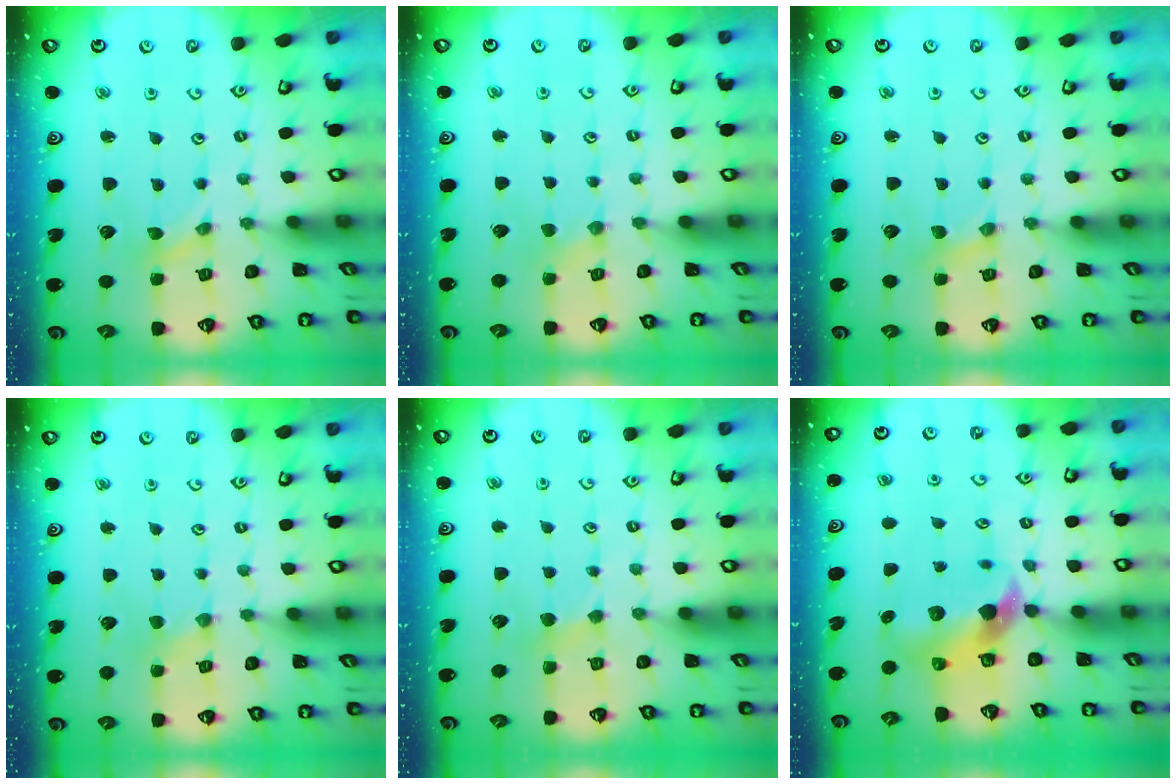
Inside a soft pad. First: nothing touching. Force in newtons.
{"total": 1.2, "press": 1.2, "slide": 0.3}
{"total": 0.6, "press": 0.6, "slide": 0.1}
{"total": 1.2, "press": 1.2, "slide": 0.3}
{"total": 2.8, "press": 2.7, "slide": 0.4}
{"total": 7.8, "press": 7.6, "slide": 1.4}